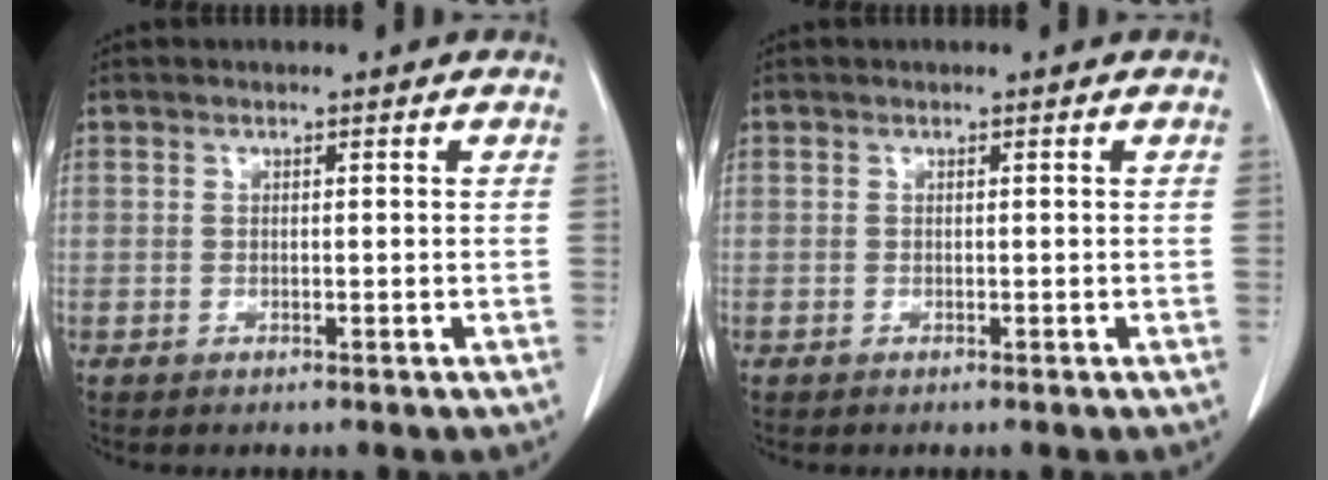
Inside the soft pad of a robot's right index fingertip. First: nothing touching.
{"total": 0.0}